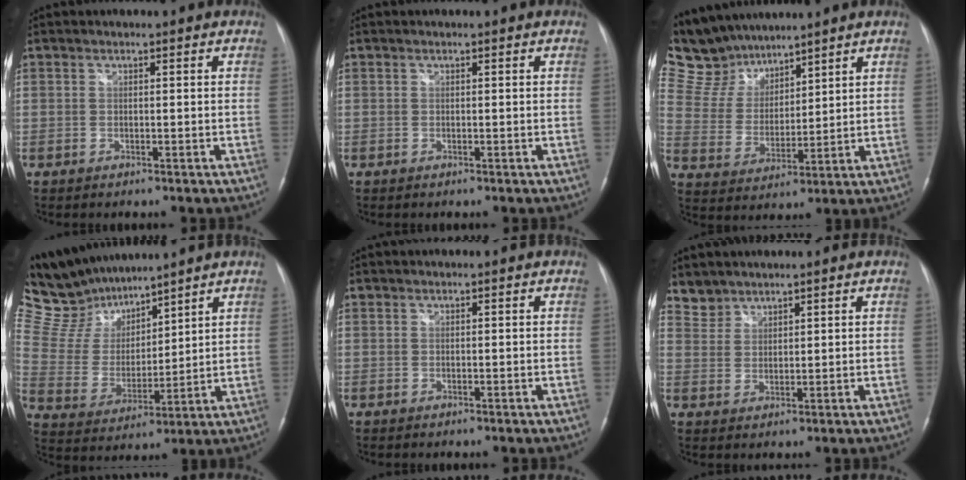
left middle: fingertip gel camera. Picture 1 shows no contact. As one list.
[{"total": 0.0}, {"total": 10.5, "force": [9.7, 3.8, 1.5], "torque": [-0.051, 0.021, 0.201]}, {"total": 13.3, "force": [12.1, 3.8, 3.8], "torque": [-0.096, 0.018, 0.243]}, {"total": 0.0}, {"total": 3.2, "force": [2.8, 1.3, -0.6], "torque": [0.018, 0.009, 0.057]}]